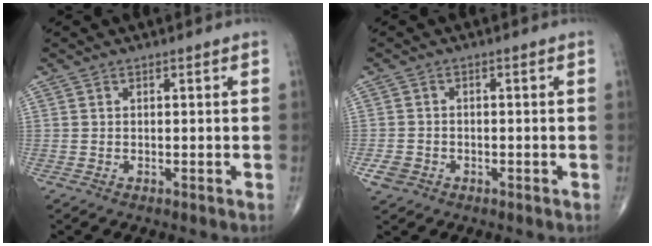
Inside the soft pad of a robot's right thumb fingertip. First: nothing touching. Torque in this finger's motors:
{"motor_torque": [0.68, 0.67, -0.21, -0.10, -0.01]}